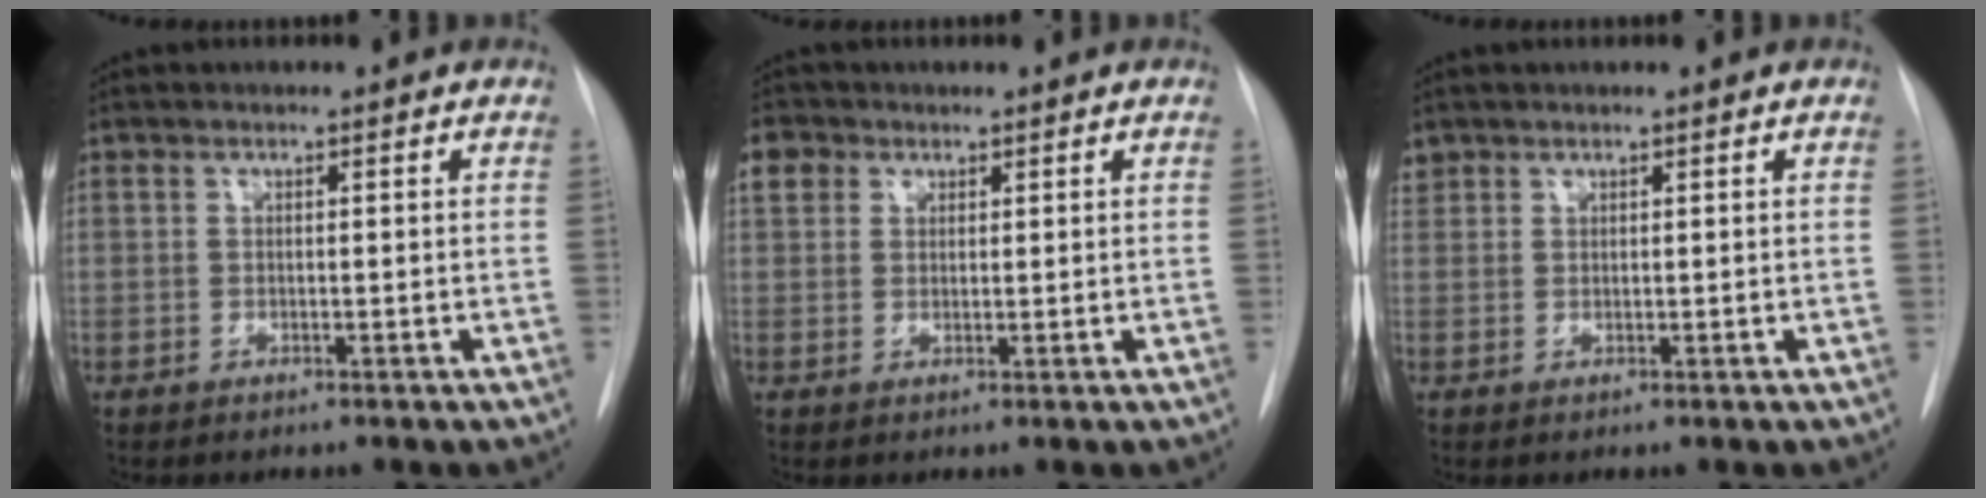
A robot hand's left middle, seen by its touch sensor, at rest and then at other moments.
{"total": 3.3, "force": [1.7, 2.7, 0.9], "torque": [-0.016, 0.011, 0.033]}
{"total": 1.6, "force": [1.2, 1.0, 0.0], "torque": [0.002, 0.013, 0.023]}